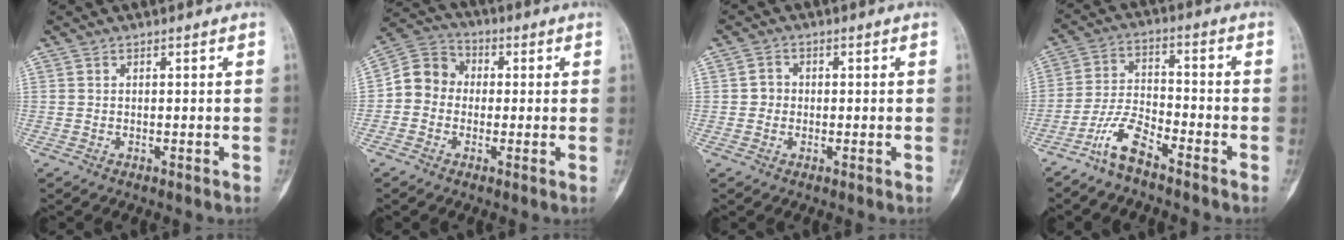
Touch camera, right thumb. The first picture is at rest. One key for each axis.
{"total": 8.1, "fx": -0.5, "fy": 7.1, "fz": 3.8, "tx": -0.044, "ty": 0.031, "tz": -0.028}
{"total": 2.2, "fx": -0.2, "fy": 2.1, "fz": 0.7, "tx": 0.003, "ty": 0.008, "tz": -0.008}
{"total": 7.4, "fx": -5.5, "fy": 2.2, "fz": 4.4, "tx": -0.094, "ty": 0.039, "tz": -0.115}